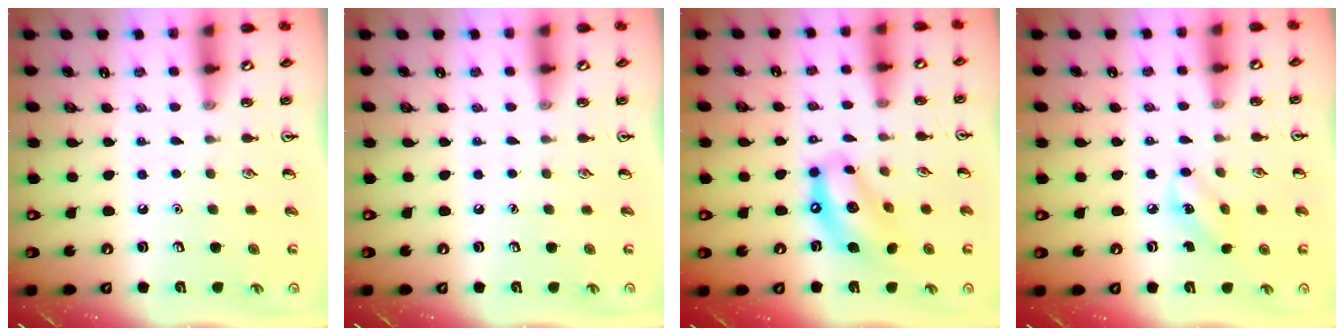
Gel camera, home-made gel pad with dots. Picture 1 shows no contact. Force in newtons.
{"total": 0.0}
{"total": 12.9, "press": 12.3, "slide": 4.0}
{"total": 3.6, "press": 3.4, "slide": 1.1}